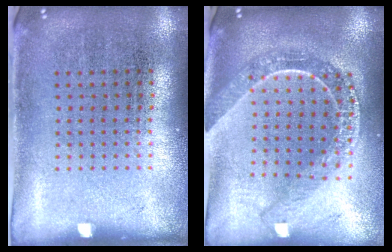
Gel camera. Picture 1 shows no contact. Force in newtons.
{"total": 2.2, "press": 1.9, "slide": 1.1}